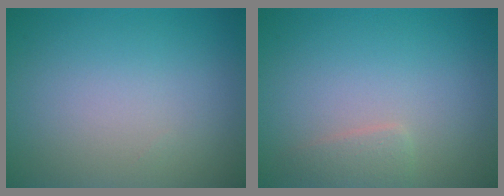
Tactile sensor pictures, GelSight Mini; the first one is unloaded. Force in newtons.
{"total": 1.3, "press": 1.3, "slide": 0.1}